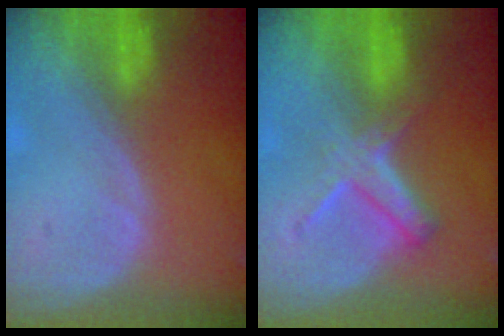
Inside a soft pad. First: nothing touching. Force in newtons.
{"total": 5.8, "press": 5.2, "slide": 2.7}